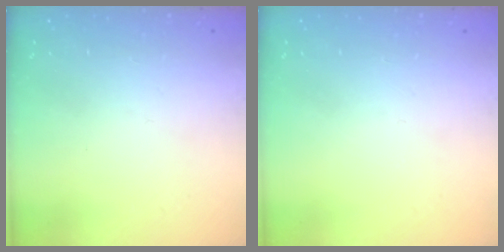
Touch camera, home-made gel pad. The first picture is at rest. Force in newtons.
{"total": 0.0}